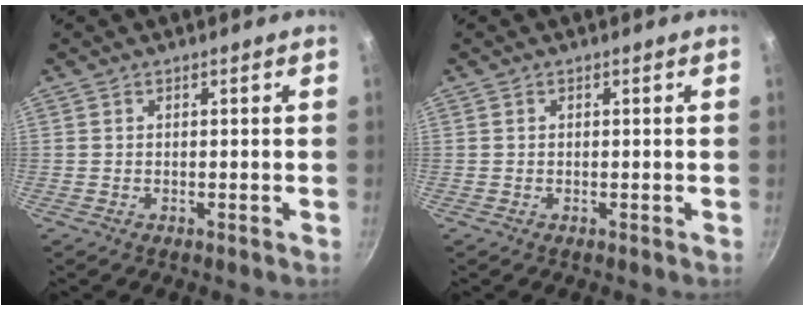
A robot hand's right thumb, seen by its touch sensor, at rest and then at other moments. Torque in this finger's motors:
{"motor_torque": [0.20, 0.00, -0.33, 0.18, 0.07]}